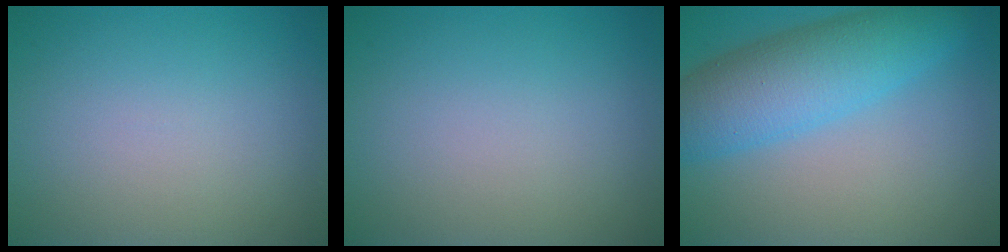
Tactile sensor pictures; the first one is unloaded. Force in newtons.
{"total": 0.0}
{"total": 7.4, "press": 7.4, "slide": 0.3}